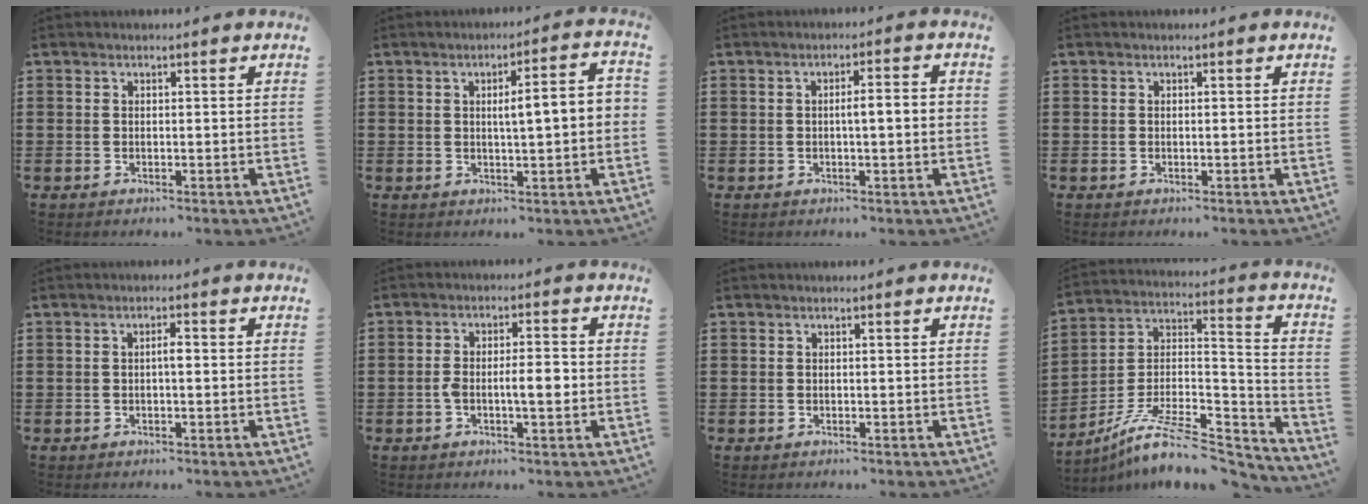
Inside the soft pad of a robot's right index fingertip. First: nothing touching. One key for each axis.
{"total": 4.6, "fx": 0.1, "fy": 0.5, "fz": 4.5, "tx": -0.082, "ty": 0.002, "tz": -0.004}
{"total": 3.0, "fx": -0.1, "fy": 0.4, "fz": 2.9, "tx": -0.051, "ty": 0.001, "tz": -0.005}
{"total": 0.0}
{"total": 1.5, "fx": -0.2, "fy": 0.4, "fz": 1.4, "tx": -0.027, "ty": 0.004, "tz": -0.004}
{"total": 5.0, "fx": -1.0, "fy": 1.5, "fz": 4.6, "tx": -0.081, "ty": 0.002, "tz": -0.024}
{"total": 0.0}
{"total": 11.5, "fx": -9.0, "fy": 3.0, "fz": 6.4, "tx": -0.110, "ty": 0.022, "tz": -0.172}